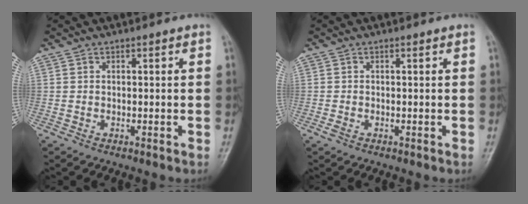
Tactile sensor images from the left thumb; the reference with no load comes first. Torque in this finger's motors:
{"motor_torque": [-0.18, 0.26, 0.07, 0.31, 0.00]}